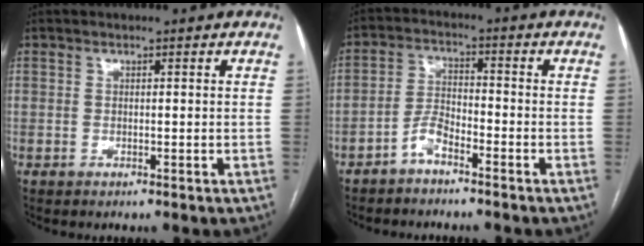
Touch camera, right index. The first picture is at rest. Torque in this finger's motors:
{"motor_torque": [0.08, -0.03, 0.03, 0.00]}